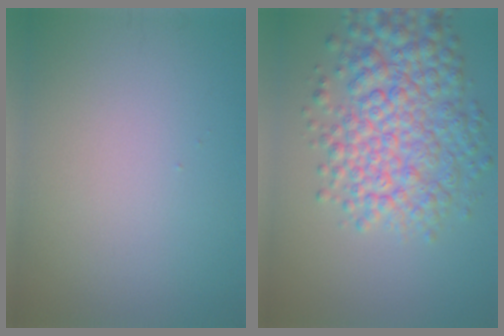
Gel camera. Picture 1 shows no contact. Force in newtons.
{"total": 7.7, "press": 7.7, "slide": 0.2}